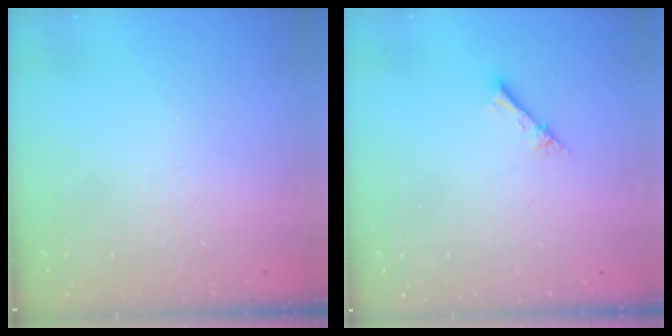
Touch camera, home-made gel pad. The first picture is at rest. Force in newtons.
{"total": 2.4, "press": 2.4, "slide": 0.3}